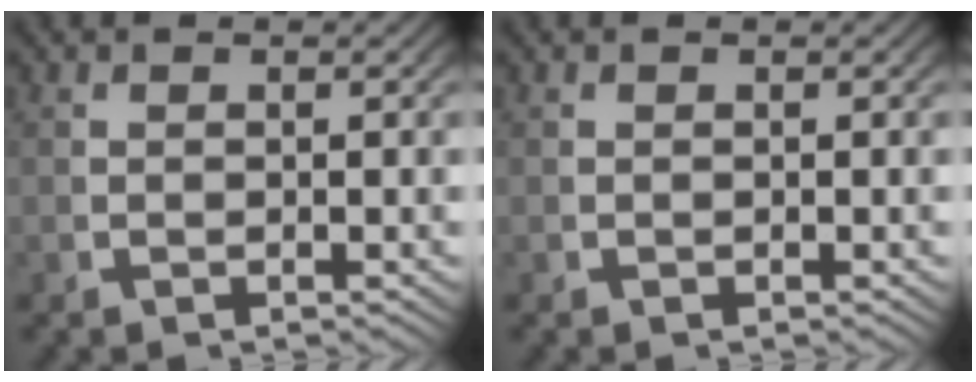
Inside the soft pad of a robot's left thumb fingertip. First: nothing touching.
{"total": 0.0}